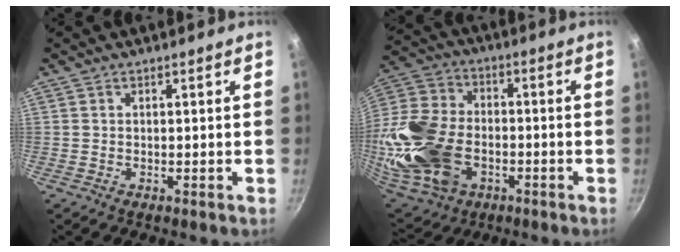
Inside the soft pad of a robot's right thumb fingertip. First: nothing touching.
{"total": 24.3, "force": [-5.1, 16.7, 16.9], "torque": [-0.368, 0.018, -0.088]}